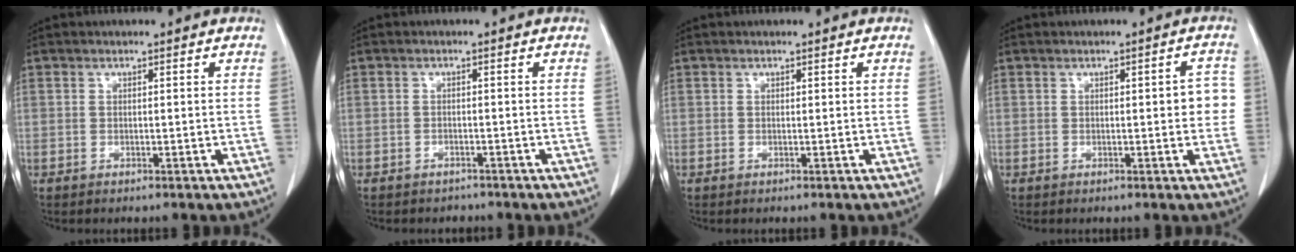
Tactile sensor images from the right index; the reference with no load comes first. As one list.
[{"total": 1.8, "force": [-1.6, 1.0, 0.0], "torque": [-0.015, -0.001, -0.023]}, {"total": 0.0}, {"total": 3.5, "force": [0.0, 1.1, 3.3], "torque": [-0.030, 0.005, -0.004]}]